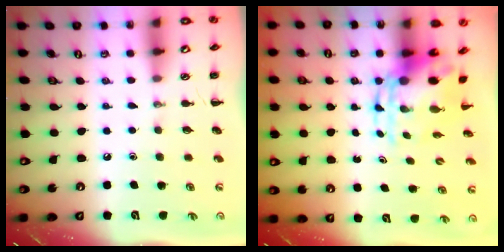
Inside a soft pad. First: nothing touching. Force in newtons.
{"total": 6.0, "press": 5.8, "slide": 1.3}